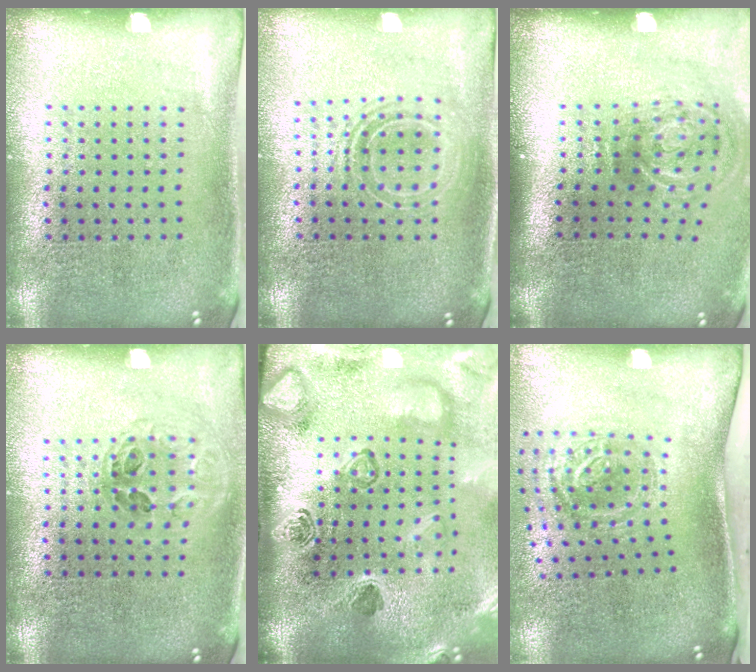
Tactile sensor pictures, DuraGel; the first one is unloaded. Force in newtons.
{"total": 1.6, "press": 1.2, "slide": 1.0}
{"total": 2.1, "press": 1.2, "slide": 1.7}
{"total": 1.0, "press": 1.0, "slide": 0.3}
{"total": 4.7, "press": 3.2, "slide": 3.4}
{"total": 1.8, "press": 1.2, "slide": 1.4}